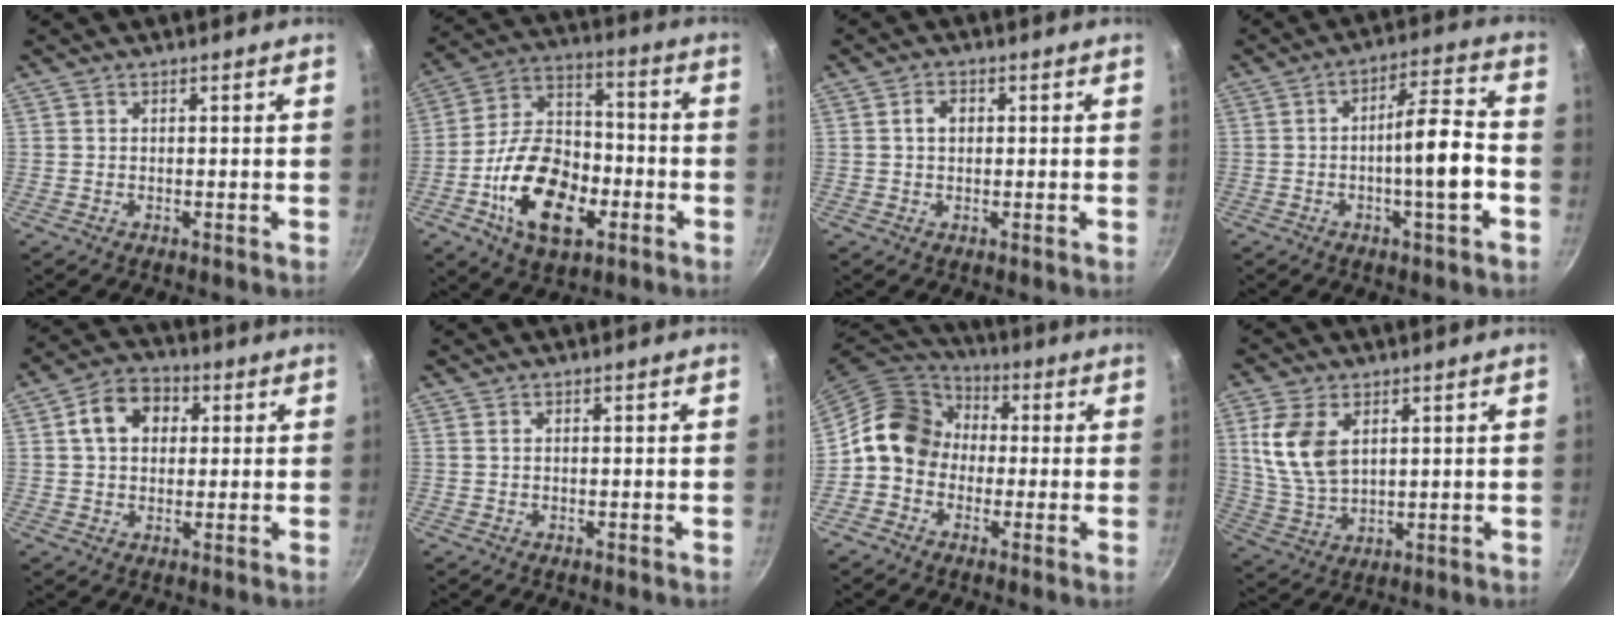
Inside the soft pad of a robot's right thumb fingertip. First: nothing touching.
{"total": 19.3, "force": [-6.6, 11.5, 13.9], "torque": [-0.215, 0.040, -0.123]}
{"total": 2.8, "force": [0.5, 2.1, 1.8], "torque": [-0.016, 0.006, 0.006]}
{"total": 10.5, "force": [-2.9, 2.1, 9.8], "torque": [-0.142, 0.035, -0.047]}
{"total": 9.0, "force": [2.2, 6.9, 5.4], "torque": [-0.059, 0.015, 0.024]}
{"total": 0.0}
{"total": 12.1, "force": [-0.1, 10.3, 6.4], "torque": [-0.072, 0.034, -0.027]}
{"total": 10.8, "force": [3.4, 6.6, 7.9], "torque": [-0.151, -0.019, 0.077]}